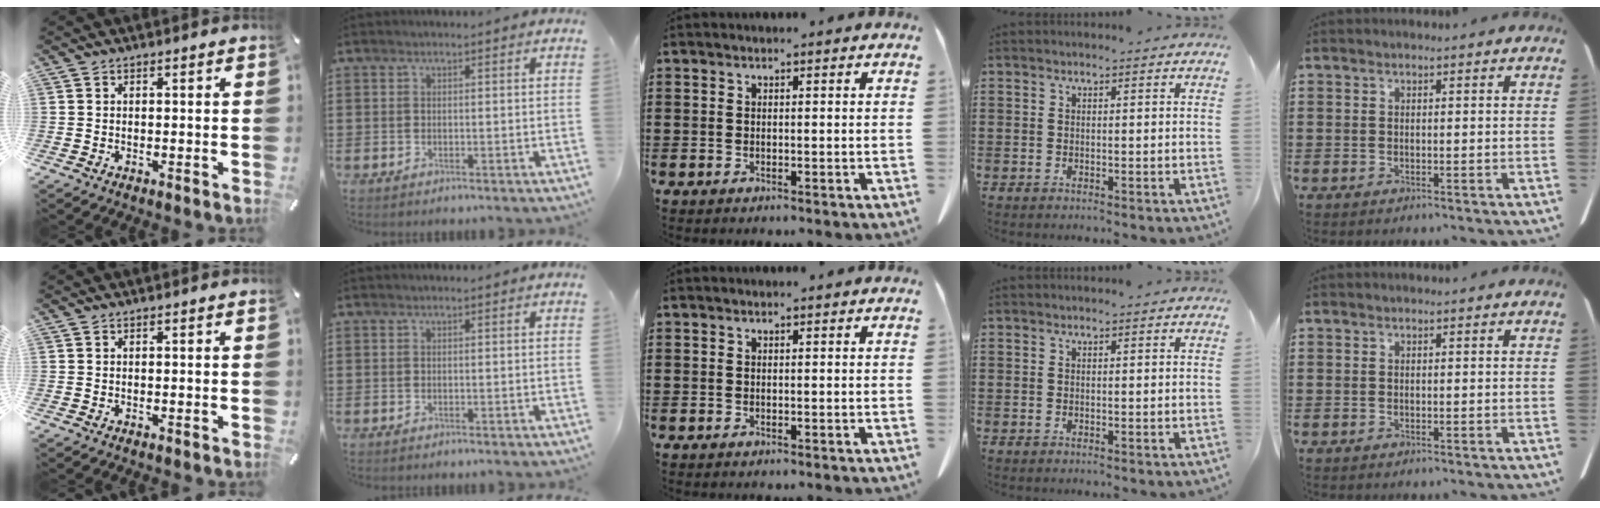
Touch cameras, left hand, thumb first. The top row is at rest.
{}